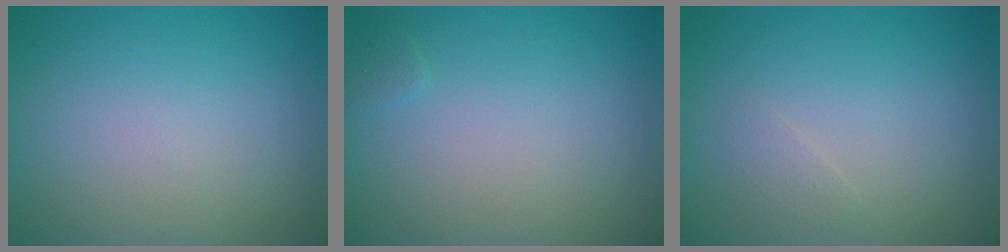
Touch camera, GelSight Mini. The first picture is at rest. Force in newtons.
{"total": 0.6, "press": 0.6, "slide": 0.0}
{"total": 0.8, "press": 0.8, "slide": 0.0}